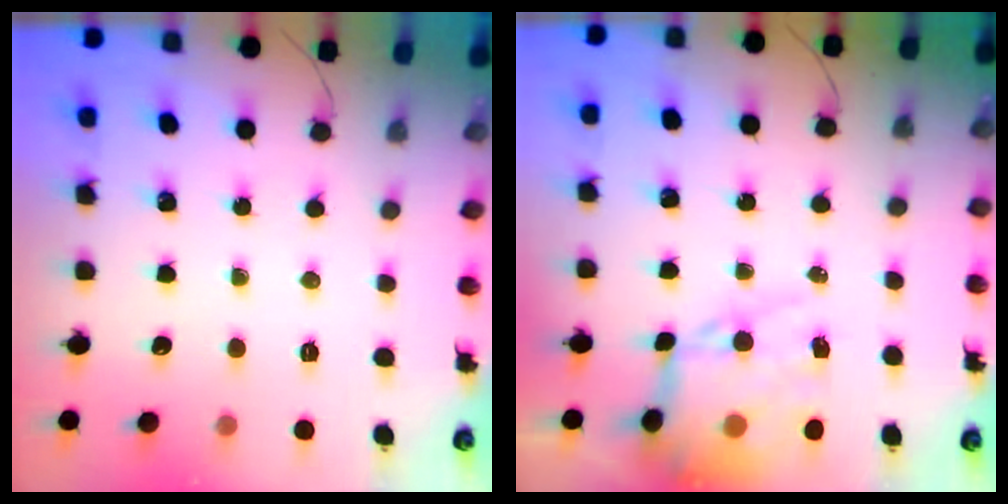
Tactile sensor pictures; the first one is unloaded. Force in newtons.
{"total": 16.4, "press": 15.9, "slide": 4.0}